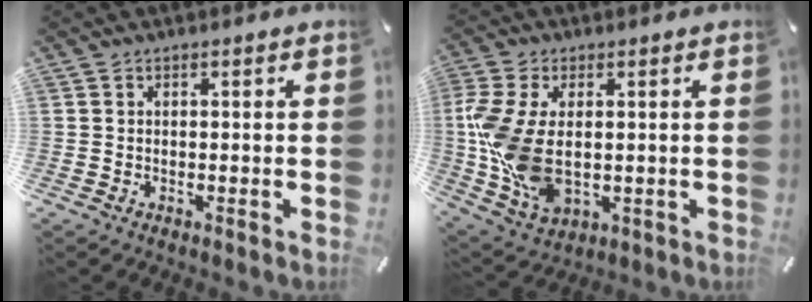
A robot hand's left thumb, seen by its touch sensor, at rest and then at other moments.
{"total": 12.9, "force": [0.2, 8.1, 10.0], "torque": [-0.242, -0.010, 0.007]}